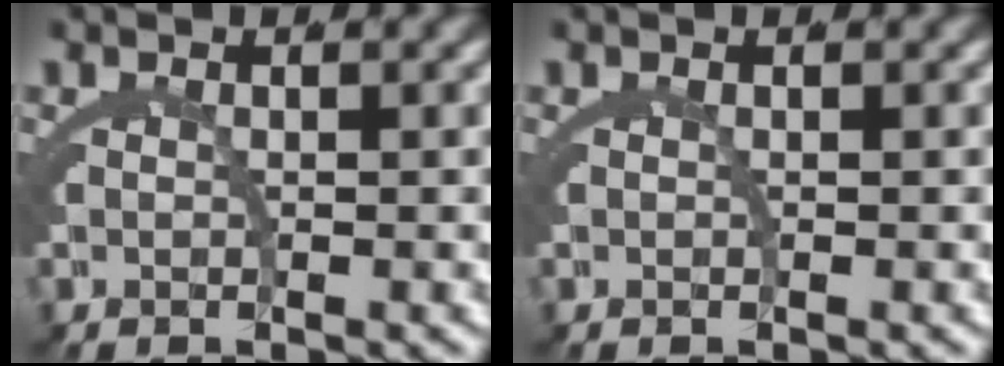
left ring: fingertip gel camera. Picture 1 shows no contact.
{"total": 0.0}